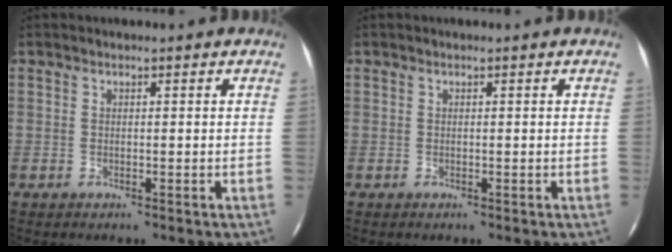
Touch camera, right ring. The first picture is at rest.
{"total": 0.0}